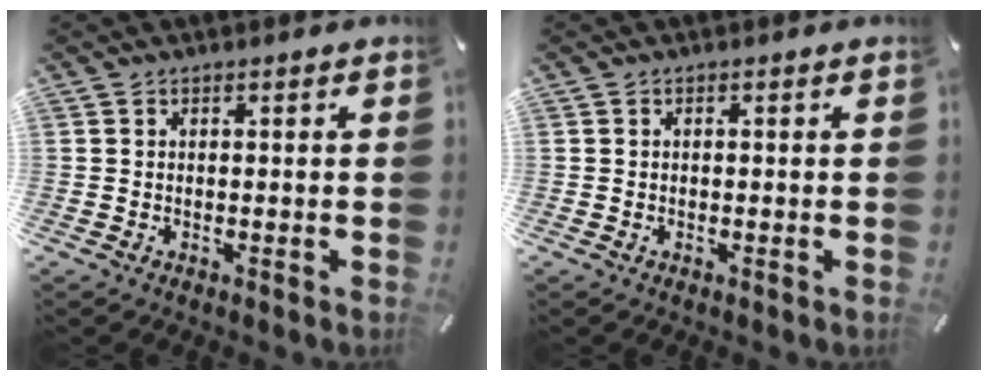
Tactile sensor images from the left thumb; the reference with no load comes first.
{"total": 0.0}